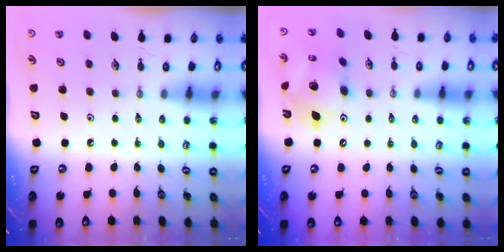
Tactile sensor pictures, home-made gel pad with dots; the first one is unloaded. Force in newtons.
{"total": 12.5, "press": 12.5, "slide": 1.3}